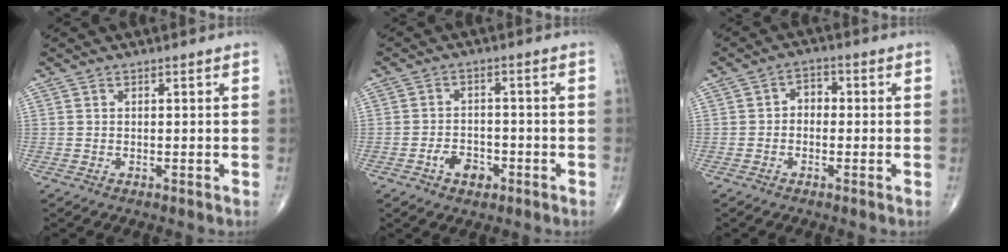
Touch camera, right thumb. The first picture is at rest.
{"total": 4.8, "force": [-2.3, 3.2, 2.8], "torque": [-0.027, 0.019, -0.039]}
{"total": 3.2, "force": [-0.4, 2.5, 2.0], "torque": [-0.012, 0.016, -0.019]}